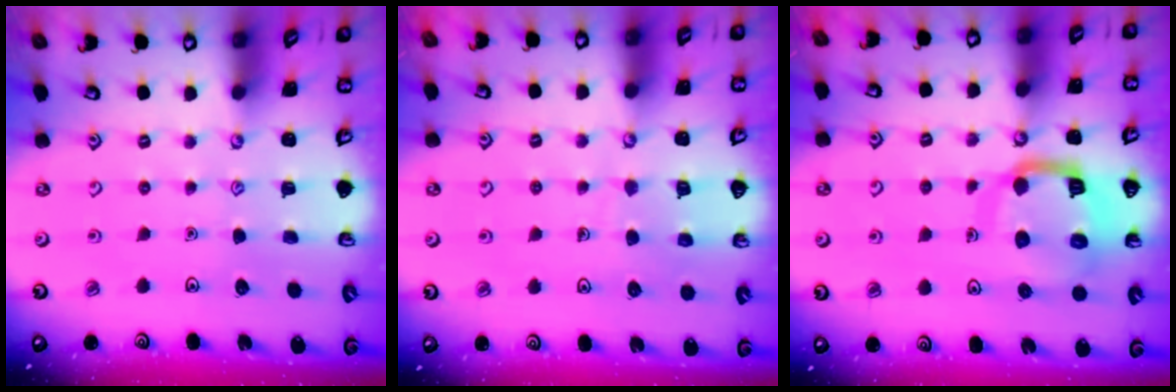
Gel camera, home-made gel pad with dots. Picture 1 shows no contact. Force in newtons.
{"total": 5.6, "press": 5.6, "slide": 0.5}
{"total": 12.6, "press": 12.6, "slide": 1.4}